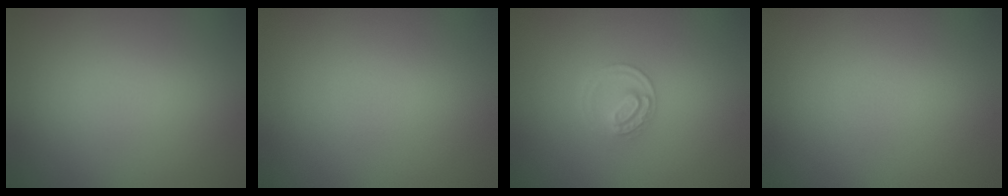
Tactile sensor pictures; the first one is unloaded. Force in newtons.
{"total": 0.0}
{"total": 2.1, "press": 2.1, "slide": 0.2}
{"total": 0.0}